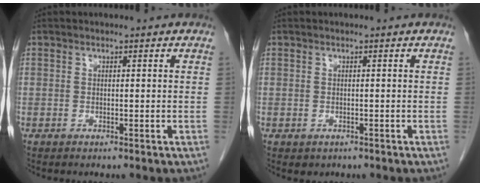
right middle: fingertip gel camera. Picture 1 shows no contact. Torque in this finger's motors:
{"motor_torque": [0.57, -0.14, -0.02, 0.00]}